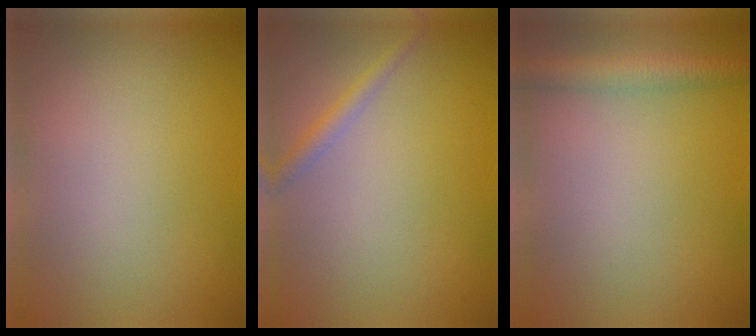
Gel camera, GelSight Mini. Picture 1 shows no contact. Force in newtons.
{"total": 1.6, "press": 1.6, "slide": 0.1}
{"total": 3.0, "press": 3.0, "slide": 0.1}